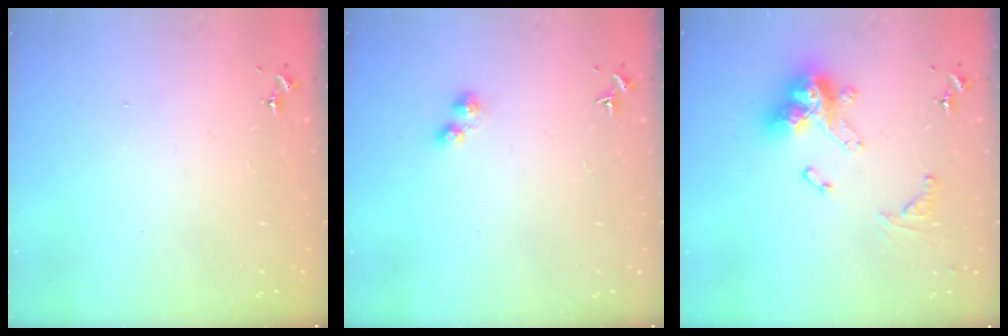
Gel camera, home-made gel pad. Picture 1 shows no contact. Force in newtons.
{"total": 2.5, "press": 2.5, "slide": 0.4}
{"total": 18.3, "press": 18.2, "slide": 1.7}